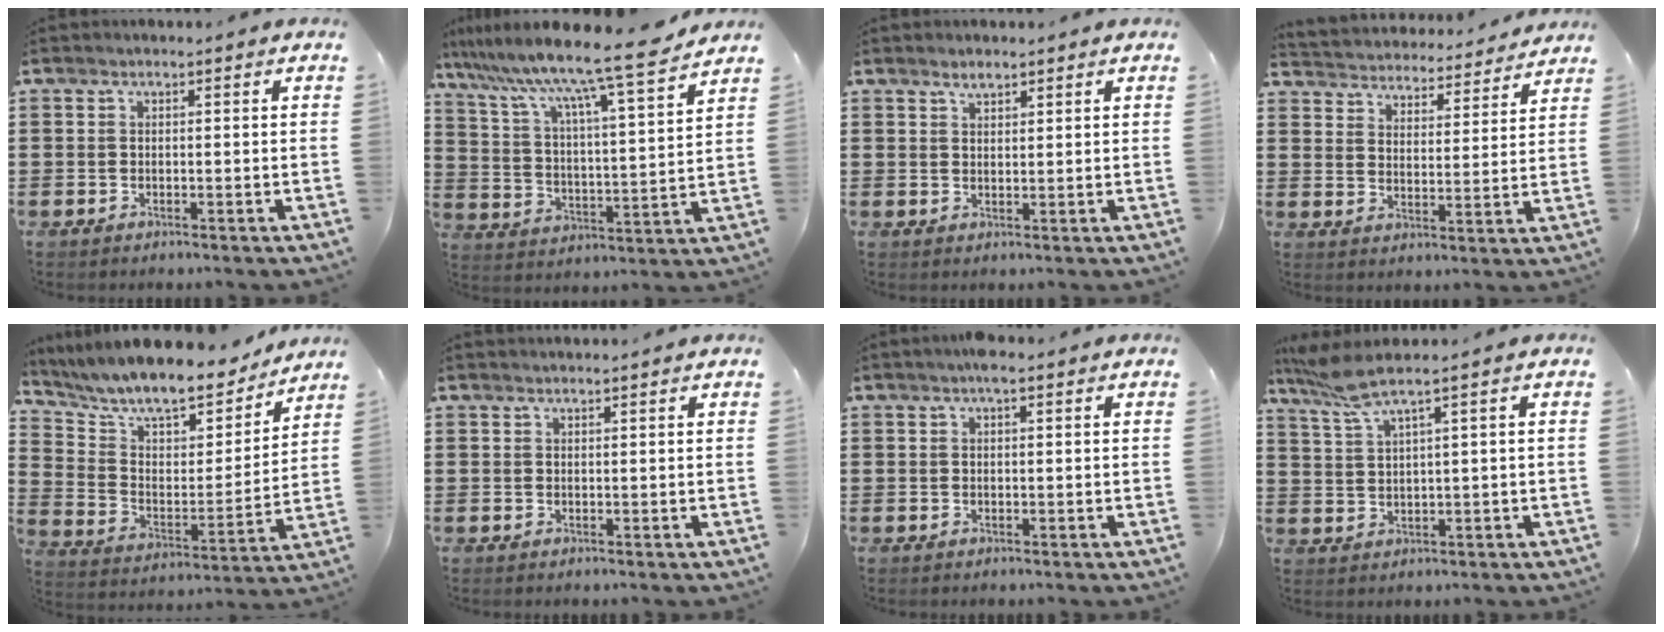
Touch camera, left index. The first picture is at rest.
{"total": 10.1, "force": [8.7, -0.9, 4.9], "torque": [-0.130, -0.069, 0.137]}
{"total": 1.8, "force": [1.5, 0.7, 0.8], "torque": [-0.018, 0.003, 0.027]}
{"total": 4.0, "force": [4.0, 0.0, -0.5], "torque": [-0.016, -0.037, 0.063]}
{"total": 9.6, "force": [8.9, 1.5, 3.1], "torque": [-0.096, -0.063, 0.148]}
{"total": 0.8, "force": [0.8, 0.0, 0.1], "torque": [-0.004, -0.002, 0.016]}
{"total": 1.5, "force": [0.9, 0.4, 1.2], "torque": [-0.025, 0.003, 0.014]}
{"total": 5.0, "force": [3.4, 0.1, 3.6], "torque": [-0.083, -0.007, 0.058]}